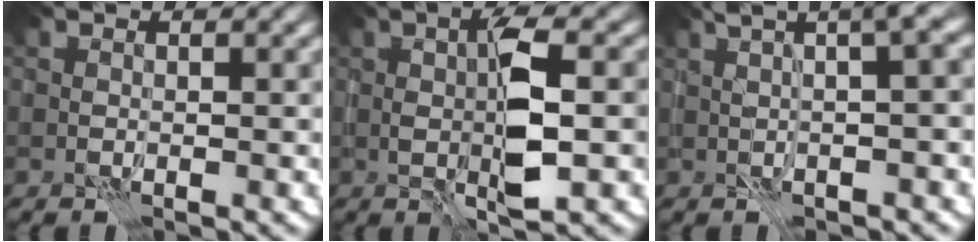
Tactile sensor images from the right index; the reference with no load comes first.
{"total": 5.4, "force": [0.3, 1.6, 5.1], "torque": [-0.101, 0.000, 0.006]}
{"total": 7.6, "force": [2.6, 2.3, 6.8], "torque": [-0.069, 0.029, 0.028]}